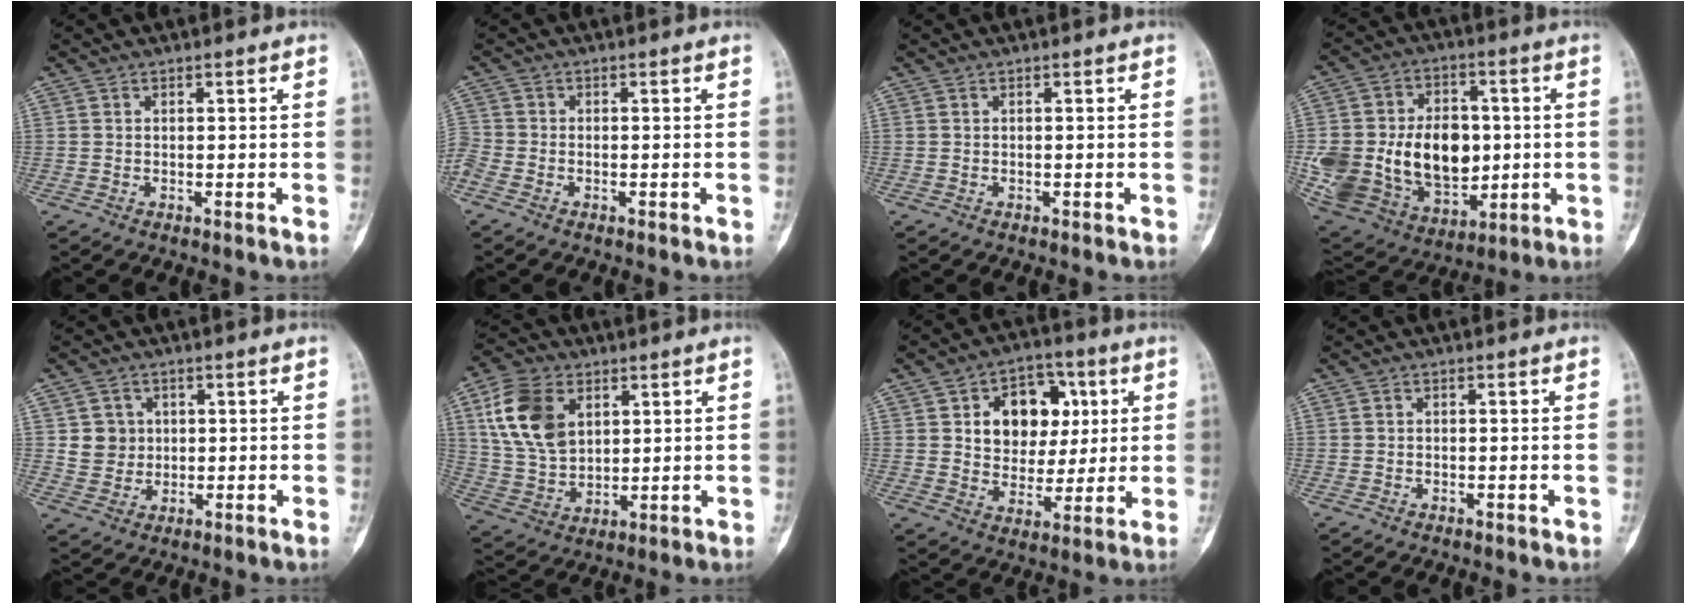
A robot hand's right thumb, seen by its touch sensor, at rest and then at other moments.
{"total": 4.3, "force": [-2.0, 3.1, 2.2], "torque": [-0.062, 0.008, -0.046]}
{"total": 0.0}
{"total": 29.3, "force": [-1.2, 21.0, 20.5], "torque": [-0.398, 0.016, 0.011]}
{"total": 5.3, "force": [0.8, 5.0, 1.5], "torque": [0.005, 0.001, 0.016]}
{"total": 14.4, "force": [4.8, 9.8, 9.4], "torque": [-0.162, -0.009, 0.099]}
{"total": 14.1, "force": [3.7, 10.6, 8.6], "torque": [-0.072, 0.003, 0.060]}
{"total": 0.6, "force": [-0.2, 0.5, 0.1], "torque": [0.005, 0.004, -0.006]}